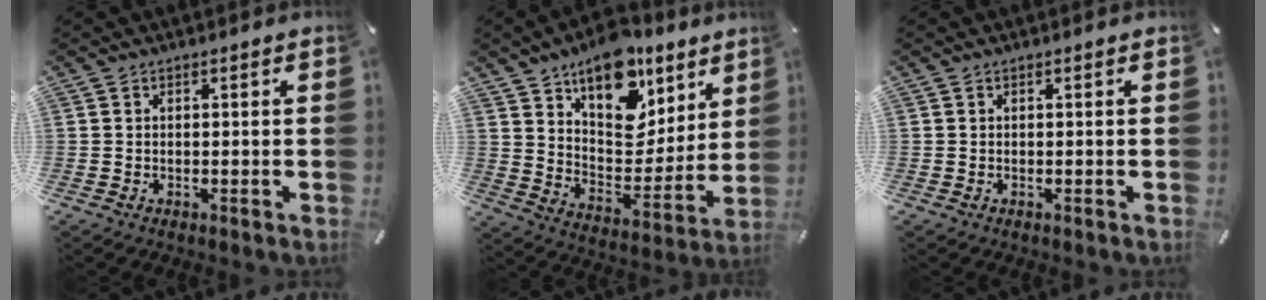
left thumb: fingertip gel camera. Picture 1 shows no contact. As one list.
[{"total": 17.5, "force": [12.6, 9.6, 7.4], "torque": [-0.101, -0.098, 0.223]}, {"total": 0.0}]